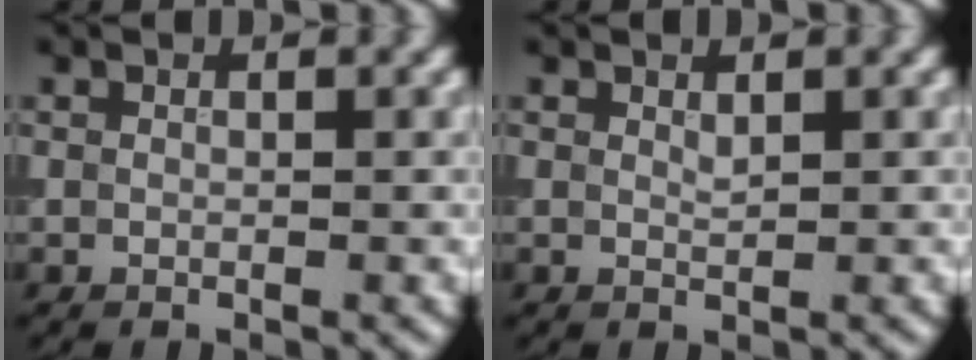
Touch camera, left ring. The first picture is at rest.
{"total": 0.5, "force": [0.4, 0.1, 0.3], "torque": [-0.007, -0.002, 0.009]}